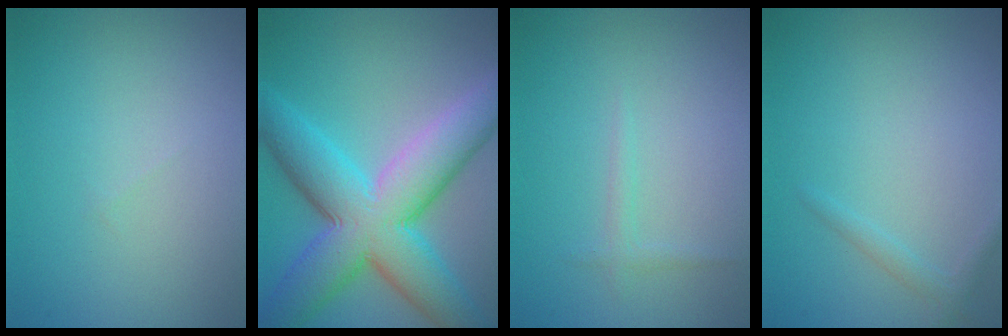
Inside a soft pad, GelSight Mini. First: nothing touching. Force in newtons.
{"total": 11.1, "press": 11.1, "slide": 0.5}
{"total": 0.8, "press": 0.8, "slide": 0.0}
{"total": 1.1, "press": 1.1, "slide": 0.0}